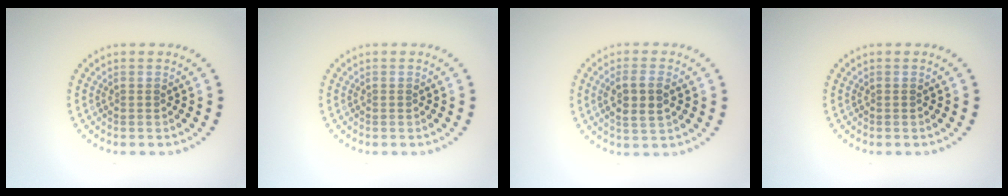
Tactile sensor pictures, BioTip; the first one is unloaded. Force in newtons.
{"total": 0.0}
{"total": 2.9, "press": 2.7, "slide": 0.8}
{"total": 0.0}